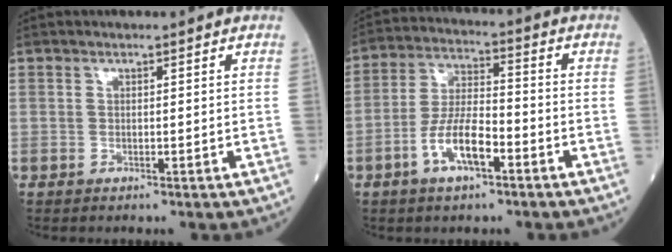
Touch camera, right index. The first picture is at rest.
{"total": 8.5, "force": [-3.9, 2.5, 7.1], "torque": [-0.145, 0.006, -0.074]}